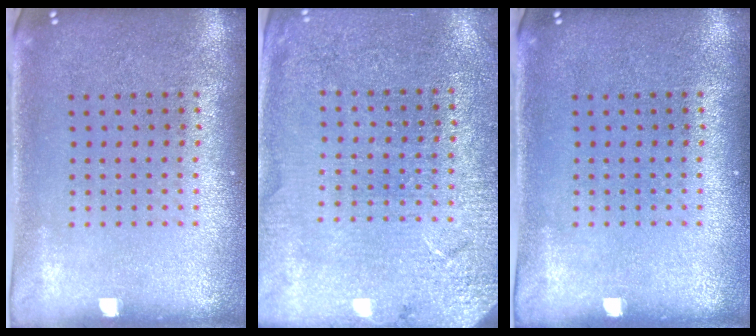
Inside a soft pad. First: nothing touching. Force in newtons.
{"total": 2.7, "press": 2.7, "slide": 0.1}
{"total": 0.0}